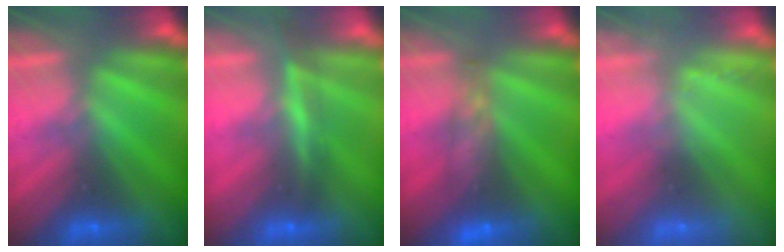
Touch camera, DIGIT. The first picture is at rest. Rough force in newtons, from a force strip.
{"total": 4.6}
{"total": 5.6}
{"total": 2.6}